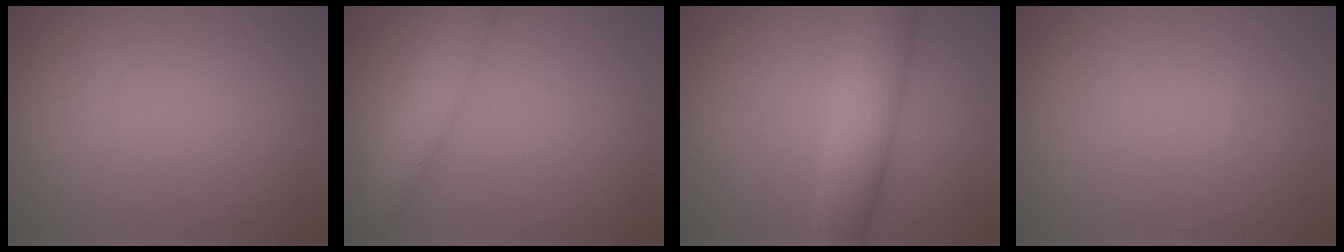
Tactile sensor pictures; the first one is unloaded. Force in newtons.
{"total": 3.8, "press": 3.8, "slide": 0.2}
{"total": 5.5, "press": 5.5, "slide": 0.4}
{"total": 0.0}